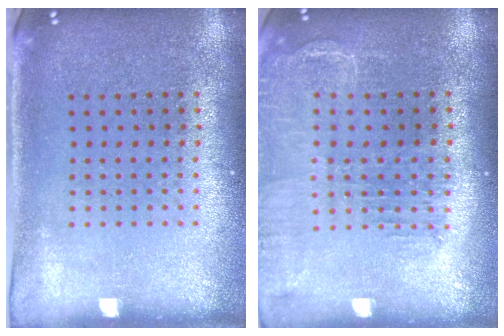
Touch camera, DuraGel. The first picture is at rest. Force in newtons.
{"total": 1.6, "press": 1.6, "slide": 0.4}